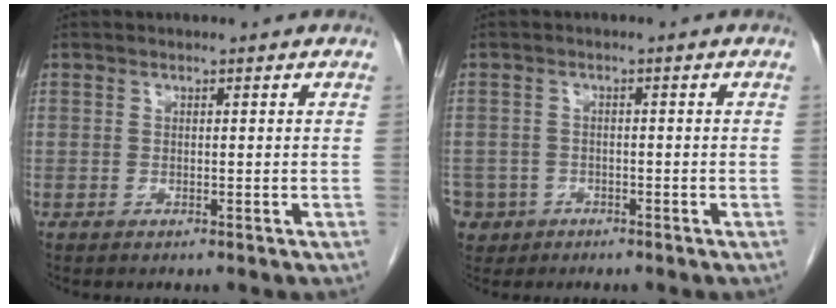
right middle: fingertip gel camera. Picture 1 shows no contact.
{"total": 6.1, "force": [-3.3, 5.1, 0.8], "torque": [-0.026, 0.007, -0.053]}